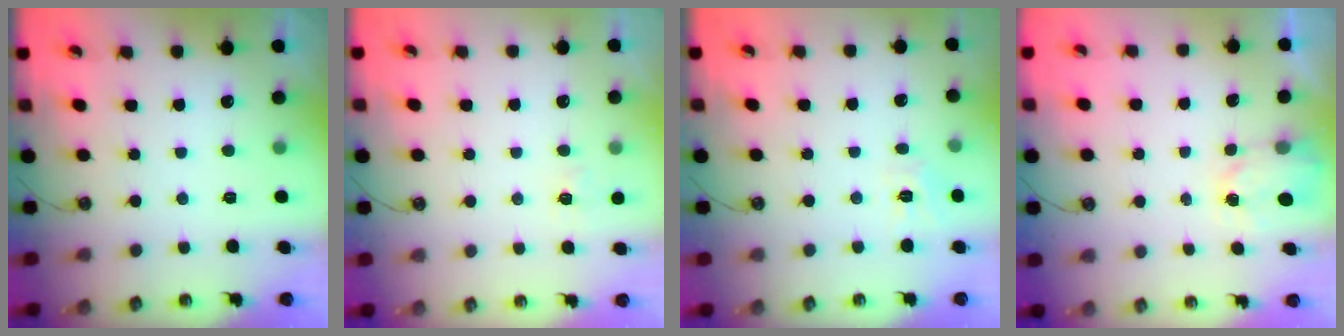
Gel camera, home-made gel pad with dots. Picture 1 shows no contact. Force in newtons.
{"total": 5.2, "press": 5.1, "slide": 0.5}
{"total": 4.8, "press": 4.8, "slide": 0.7}
{"total": 2.9, "press": 2.8, "slide": 0.4}